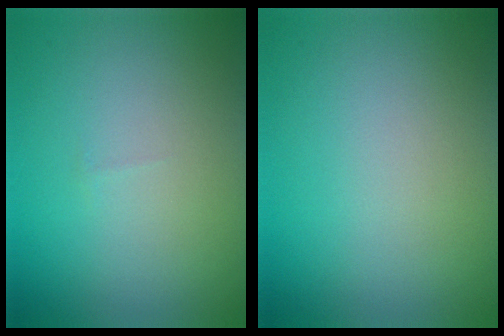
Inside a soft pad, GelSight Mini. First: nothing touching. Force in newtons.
{"total": 0.0}